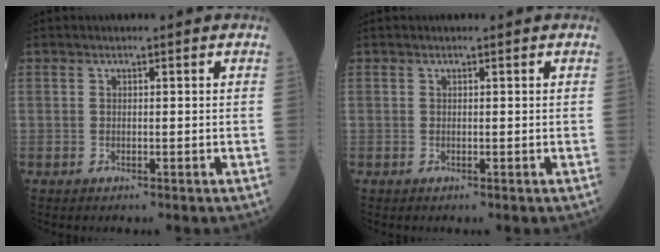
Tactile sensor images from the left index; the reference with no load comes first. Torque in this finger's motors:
{"motor_torque": [0.00, 0.00, 0.00, 0.00]}